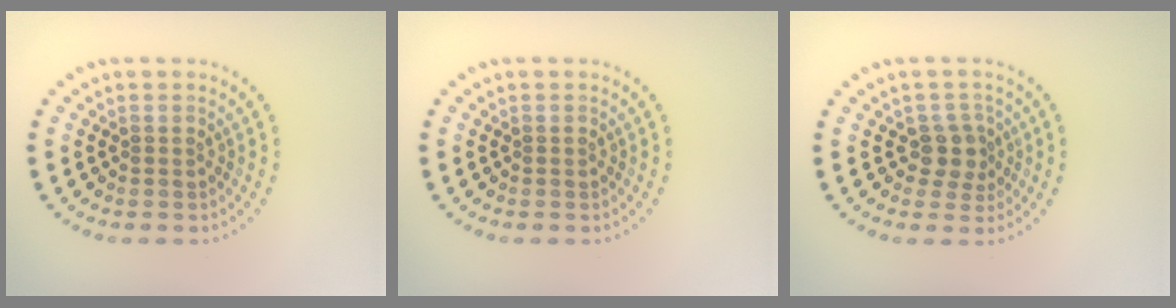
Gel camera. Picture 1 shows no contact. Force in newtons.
{"total": 0.0}
{"total": 2.3, "press": 1.9, "slide": 1.2}